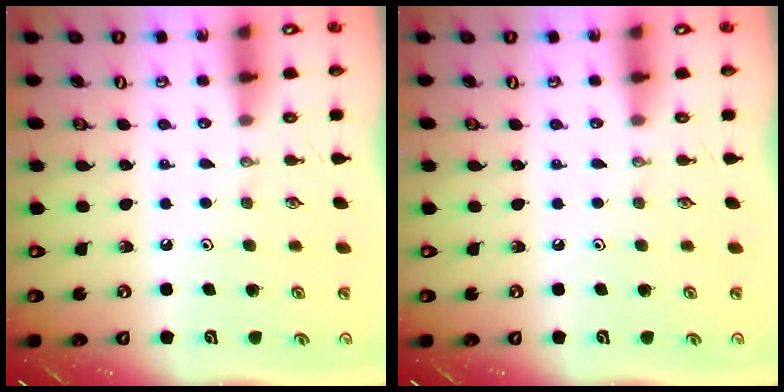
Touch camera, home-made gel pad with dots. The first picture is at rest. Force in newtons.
{"total": 0.0}